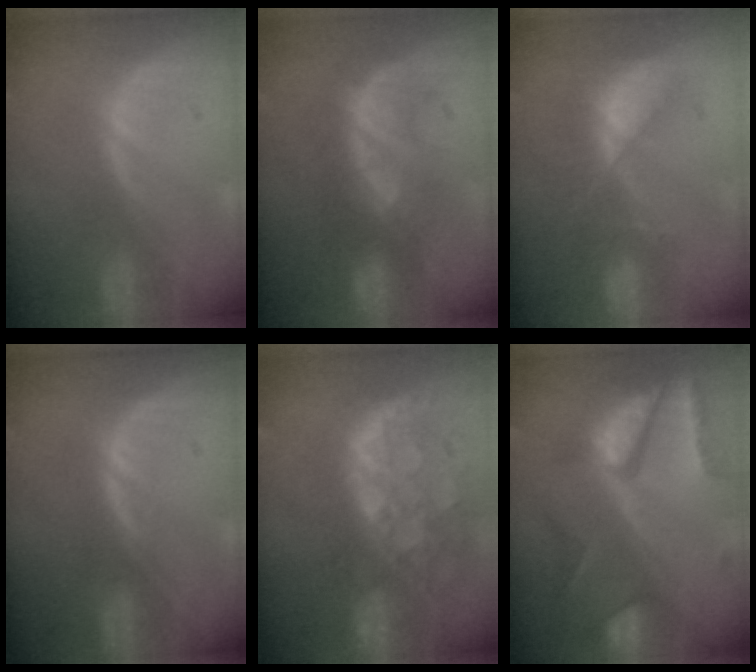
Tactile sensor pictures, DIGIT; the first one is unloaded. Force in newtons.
{"total": 7.7, "press": 7.4, "slide": 2.1}
{"total": 8.2, "press": 7.0, "slide": 4.3}
{"total": 1.1, "press": 1.0, "slide": 0.2}
{"total": 12.6, "press": 10.4, "slide": 7.1}
{"total": 10.3, "press": 8.8, "slide": 5.4}